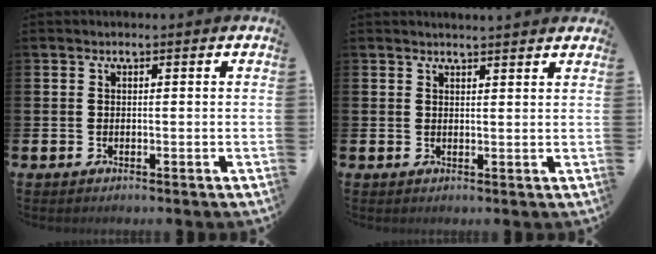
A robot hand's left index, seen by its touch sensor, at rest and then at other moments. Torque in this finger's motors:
{"motor_torque": [0.14, -0.34, 0.06, 0.05]}